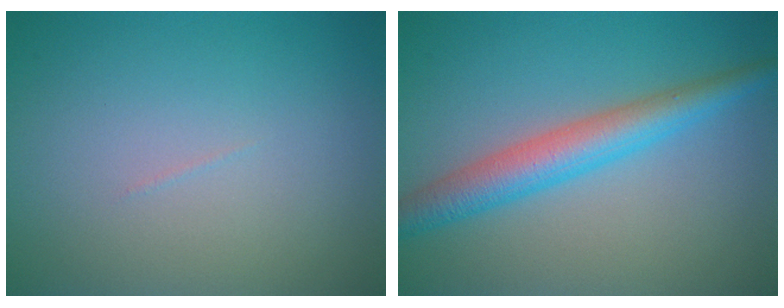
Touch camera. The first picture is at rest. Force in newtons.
{"total": 4.7, "press": 4.7, "slide": 0.1}